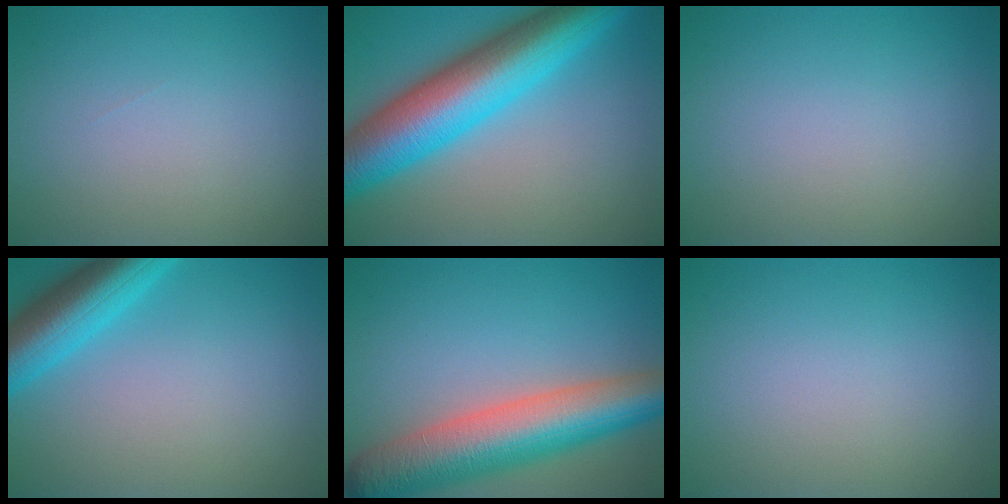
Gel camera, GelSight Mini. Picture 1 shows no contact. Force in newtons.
{"total": 12.2, "press": 12.2, "slide": 0.4}
{"total": 0.0}
{"total": 6.6, "press": 6.5, "slide": 0.5}
{"total": 9.9, "press": 9.8, "slide": 0.5}
{"total": 0.0}